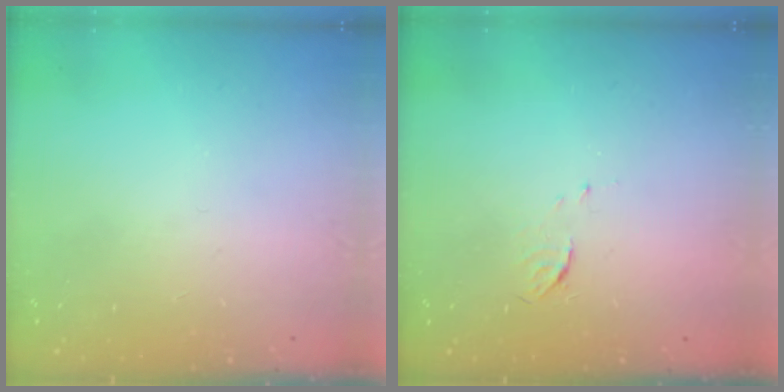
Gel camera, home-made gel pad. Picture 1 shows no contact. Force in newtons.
{"total": 3.9, "press": 3.9, "slide": 0.4}